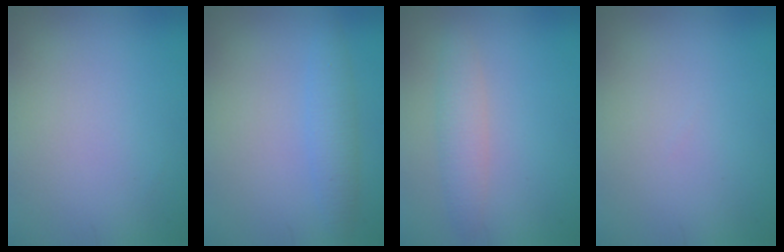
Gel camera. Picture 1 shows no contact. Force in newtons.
{"total": 2.2, "press": 2.2, "slide": 0.2}
{"total": 2.2, "press": 2.2, "slide": 0.1}
{"total": 0.0}